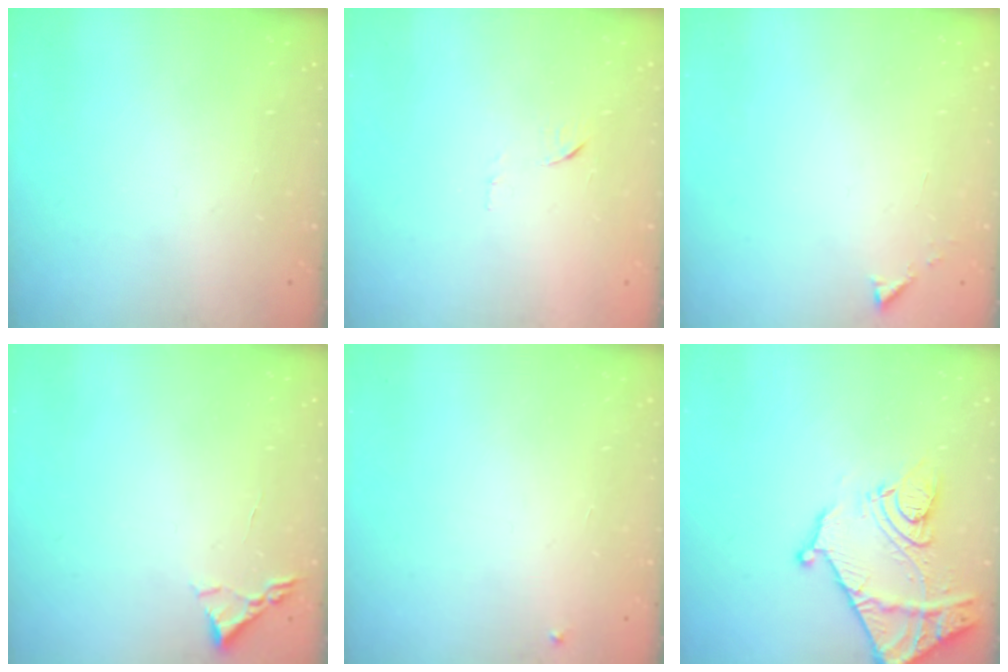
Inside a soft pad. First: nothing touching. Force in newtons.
{"total": 6.5, "press": 6.5, "slide": 0.5}
{"total": 2.9, "press": 2.9, "slide": 0.4}
{"total": 2.4, "press": 2.3, "slide": 0.3}
{"total": 2.7, "press": 2.7, "slide": 0.2}
{"total": 14.3, "press": 14.3, "slide": 1.4}